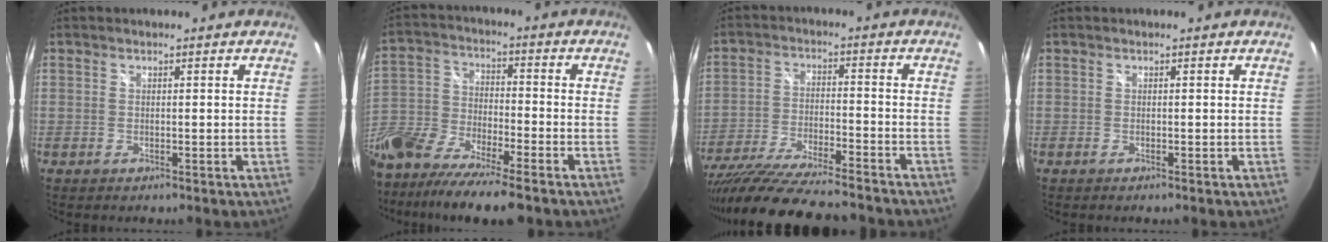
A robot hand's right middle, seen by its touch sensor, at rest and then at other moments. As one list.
[{"total": 18.8, "force": [-13.4, 5.9, 11.7], "torque": [-0.258, -0.040, -0.251]}, {"total": 20.1, "force": [-17.3, 2.2, 10.0], "torque": [-0.194, -0.049, -0.282]}, {"total": 0.0}]